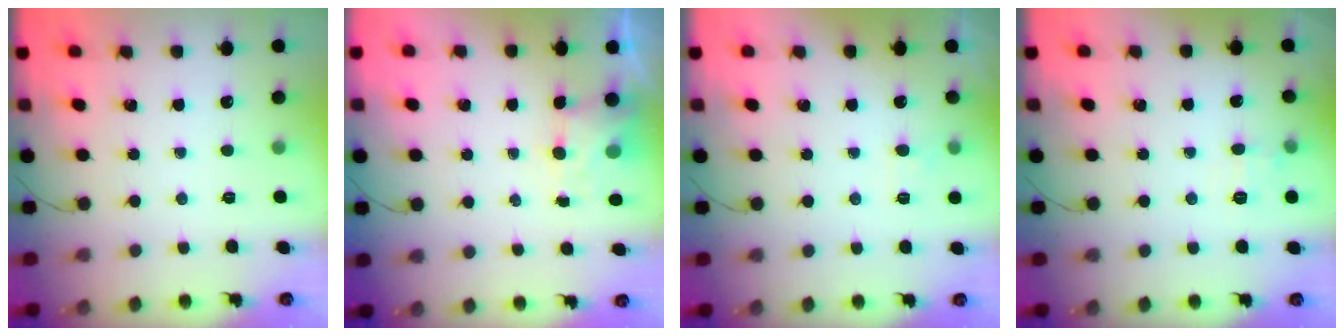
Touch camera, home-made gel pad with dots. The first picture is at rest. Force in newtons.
{"total": 4.1, "press": 3.9, "slide": 1.1}
{"total": 2.6, "press": 2.2, "slide": 1.4}
{"total": 6.2, "press": 6.0, "slide": 1.8}